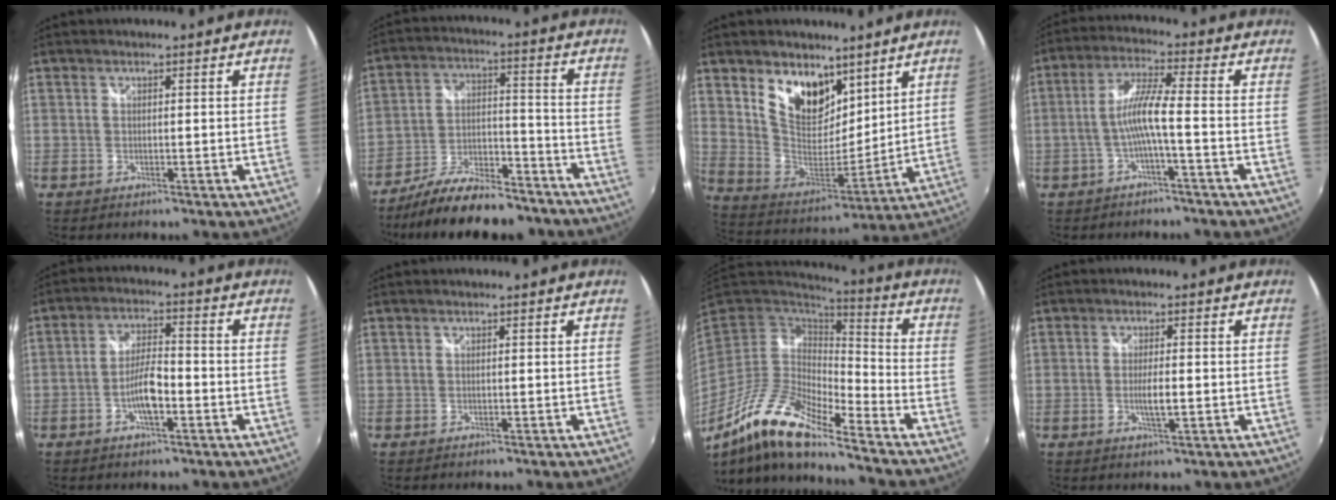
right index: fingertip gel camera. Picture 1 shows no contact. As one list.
[{"total": 18.6, "force": [-15.1, 5.7, 9.2], "torque": [-0.167, -0.005, -0.227]}, {"total": 14.3, "force": [8.6, 8.2, 7.8], "torque": [-0.150, -0.009, 0.165]}, {"total": 6.6, "force": [-2.2, -0.1, 6.3], "torque": [-0.139, 0.009, -0.037]}, {"total": 6.4, "force": [-2.5, 1.9, 5.5], "torque": [-0.108, 0.006, -0.044]}, {"total": 0.0}, {"total": 15.8, "force": [-10.9, 3.0, 11.0], "torque": [-0.204, -0.018, -0.218]}, {"total": 3.4, "force": [-0.6, 0.5, 3.3], "torque": [-0.059, -0.007, -0.010]}]